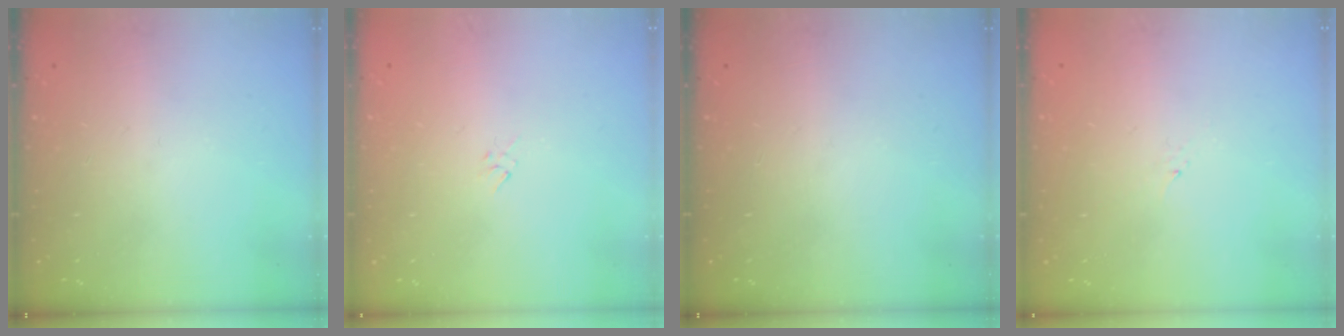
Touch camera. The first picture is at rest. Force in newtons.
{"total": 2.3, "press": 2.2, "slide": 0.6}
{"total": 0.0}
{"total": 1.2, "press": 1.1, "slide": 0.2}